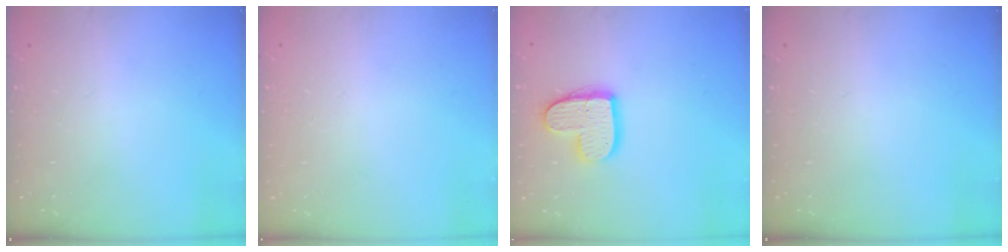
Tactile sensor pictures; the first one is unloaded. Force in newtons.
{"total": 0.0}
{"total": 12.9, "press": 12.9, "slide": 0.9}
{"total": 0.0}